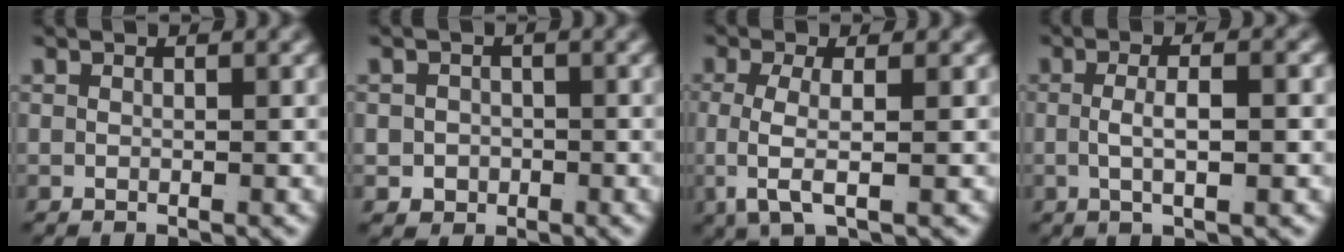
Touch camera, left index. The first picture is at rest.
{"total": 3.1, "force": [-1.1, 2.8, 0.8], "torque": [-0.016, -0.015, -0.014]}
{"total": 3.8, "force": [-0.2, 1.0, 3.6], "torque": [-0.091, -0.018, 0.010]}
{"total": 3.0, "force": [-0.3, 0.2, 3.0], "torque": [-0.054, -0.003, 0.000]}